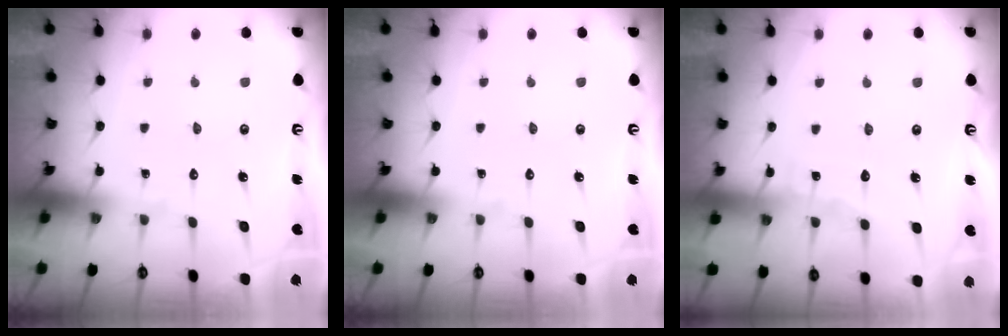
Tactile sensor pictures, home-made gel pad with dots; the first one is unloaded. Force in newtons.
{"total": 0.0}
{"total": 3.8, "press": 3.7, "slide": 0.5}